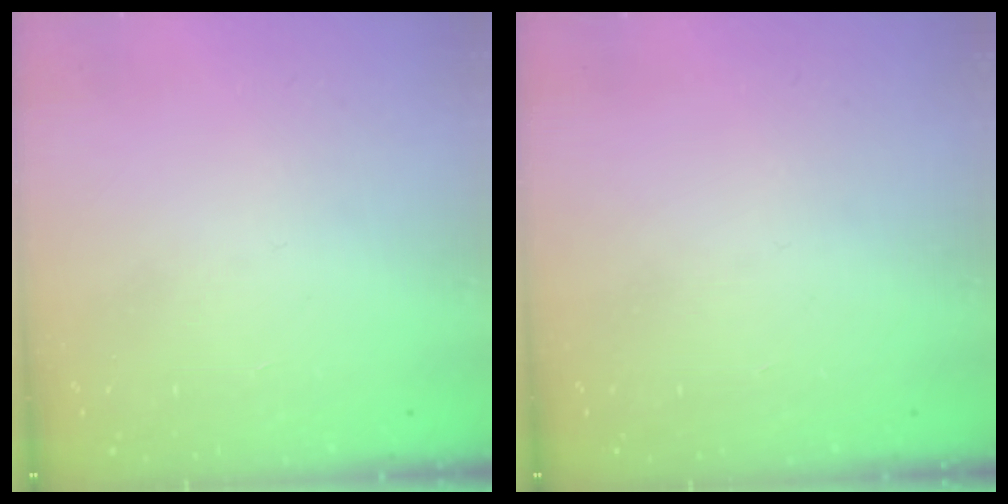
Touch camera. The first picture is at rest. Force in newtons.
{"total": 0.0}